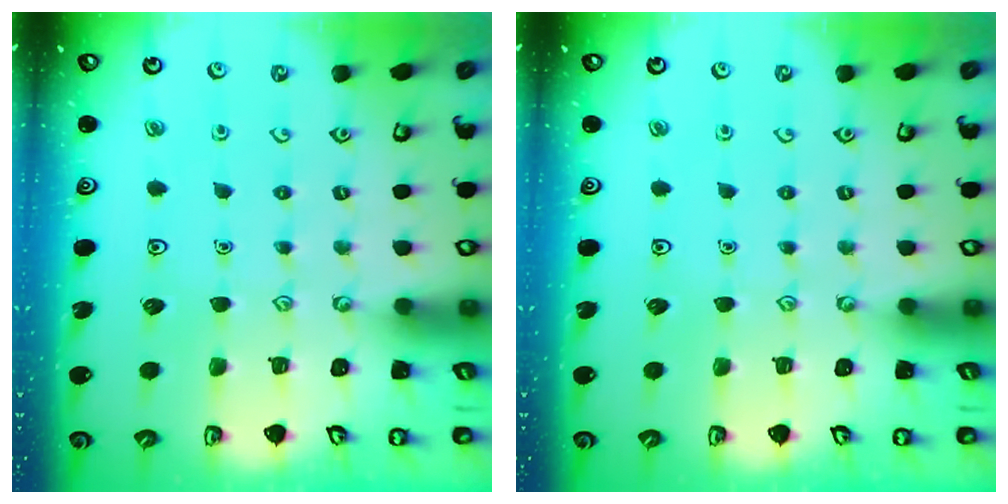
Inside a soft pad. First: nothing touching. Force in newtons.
{"total": 0.0}